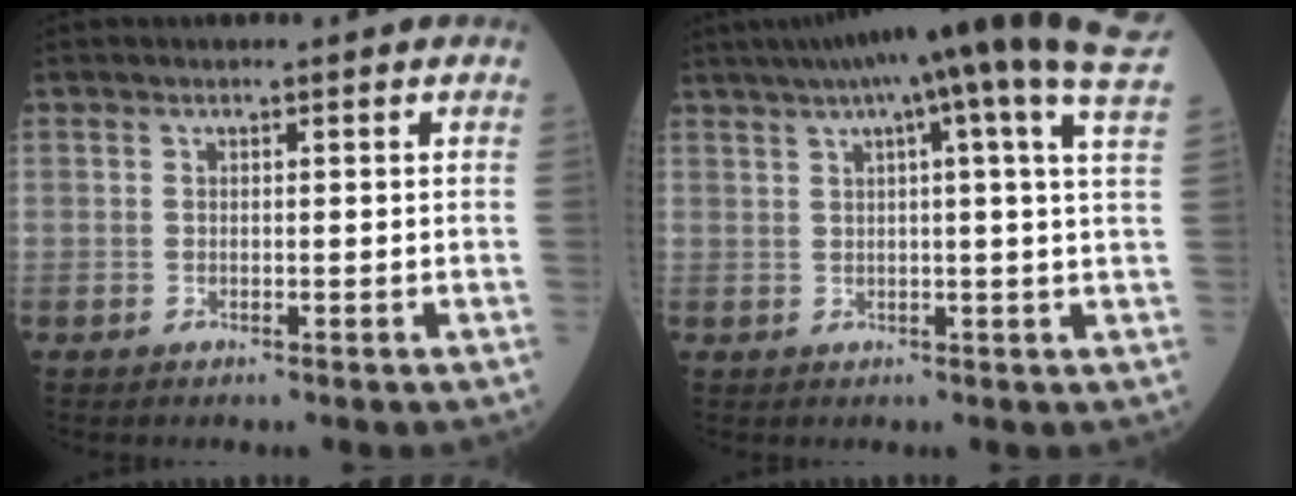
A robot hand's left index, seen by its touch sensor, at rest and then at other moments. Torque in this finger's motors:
{"motor_torque": [1.06, -1.08, 0.62, 0.21]}